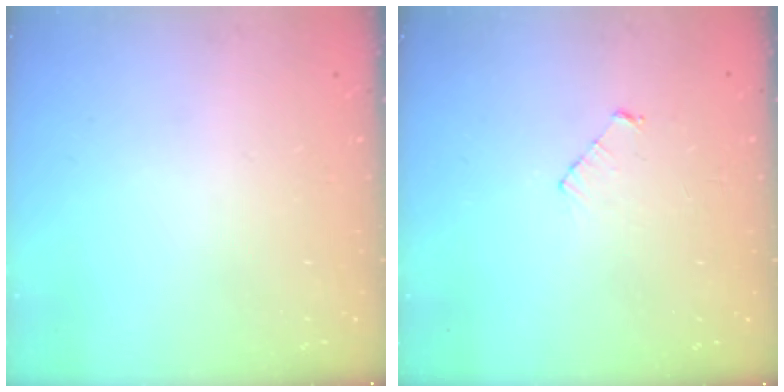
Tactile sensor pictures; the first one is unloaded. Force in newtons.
{"total": 3.8, "press": 3.8, "slide": 0.4}